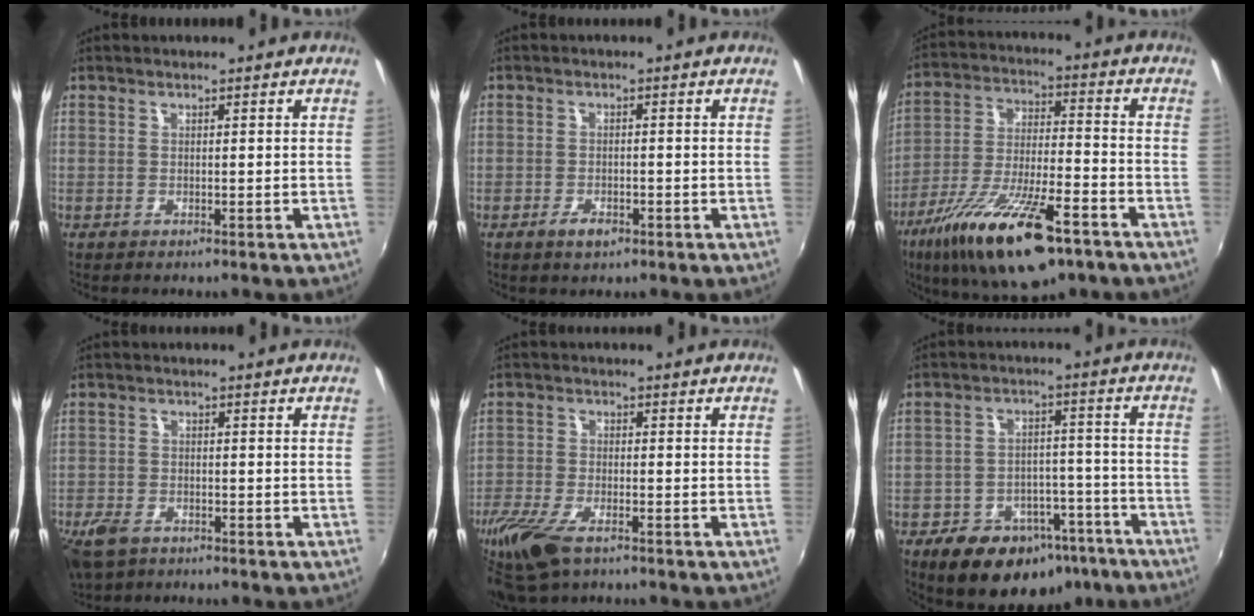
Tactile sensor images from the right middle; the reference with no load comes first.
{"total": 2.8, "force": [-1.7, 1.5, 1.6], "torque": [-0.035, -0.005, -0.032]}
{"total": 20.5, "force": [-12.6, 6.4, 14.9], "torque": [-0.280, -0.045, -0.215]}
{"total": 6.9, "force": [-4.6, 3.9, 3.4], "torque": [-0.096, -0.017, -0.089]}
{"total": 11.6, "force": [-7.7, 4.8, 7.2], "torque": [-0.181, -0.040, -0.148]}
{"total": 16.9, "force": [-11.2, 10.0, 7.6], "torque": [-0.147, 0.026, -0.141]}